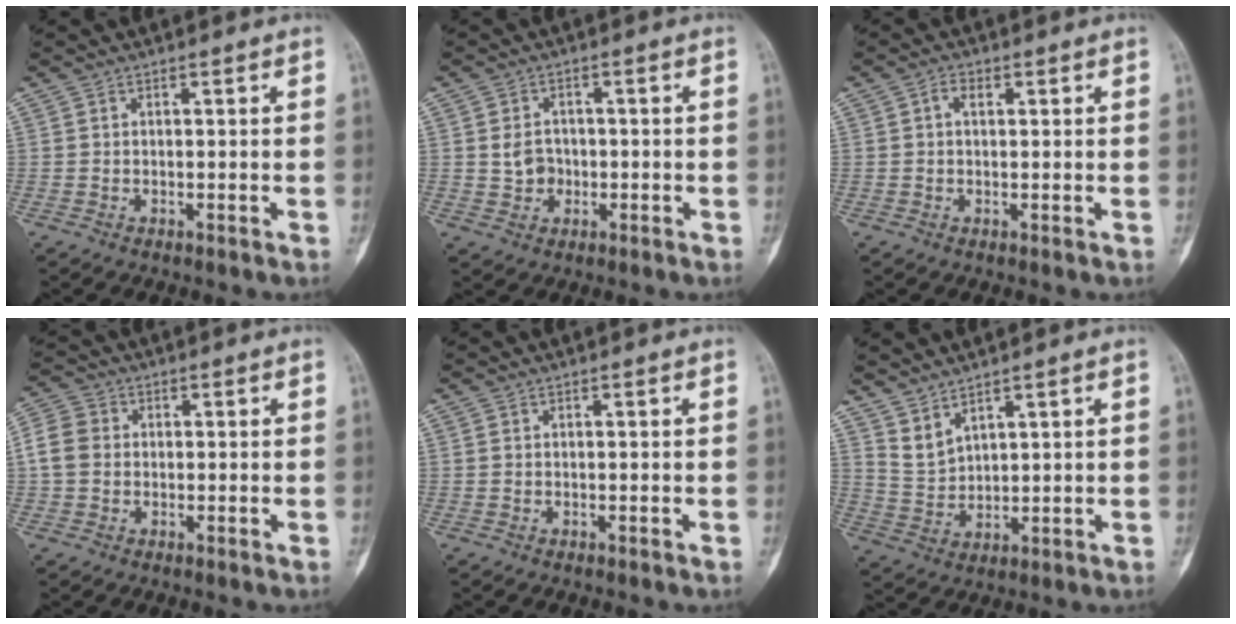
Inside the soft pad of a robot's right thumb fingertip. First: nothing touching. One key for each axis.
{"total": 4.1, "fx": -0.3, "fy": 3.6, "fz": 2.0, "tx": -0.010, "ty": 0.005, "tz": -0.005}
{"total": 2.3, "fx": 0.7, "fy": 1.5, "fz": 1.7, "tx": -0.027, "ty": 0.006, "tz": 0.011}
{"total": 6.7, "fx": 0.2, "fy": 5.7, "fz": 3.4, "tx": -0.070, "ty": 0.017, "tz": 0.000}
{"total": 0.0}
{"total": 4.6, "fx": 3.9, "fy": 1.4, "fz": 2.0, "tx": -0.035, "ty": -0.031, "tz": 0.092}